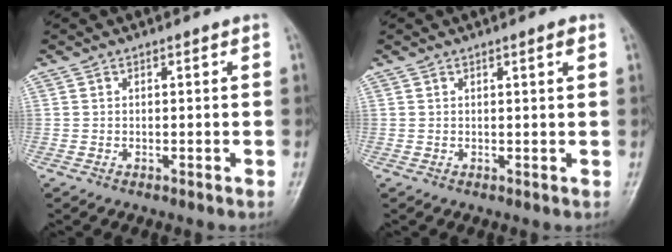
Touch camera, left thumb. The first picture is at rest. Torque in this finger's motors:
{"motor_torque": [-0.29, -0.23, -0.34, -0.09, -0.04]}